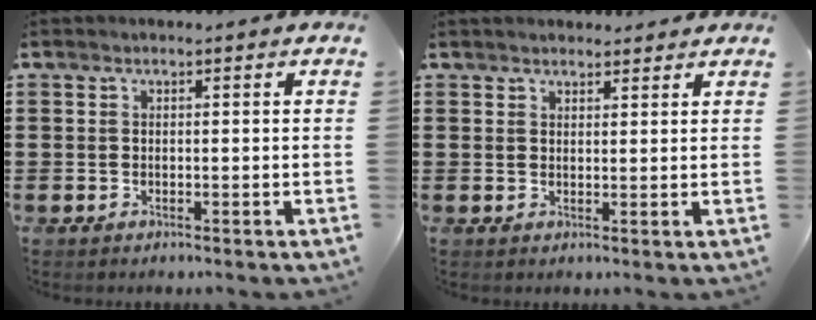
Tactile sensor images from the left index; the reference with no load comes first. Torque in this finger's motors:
{"motor_torque": [0.77, 0.62, 0.00, 0.00]}